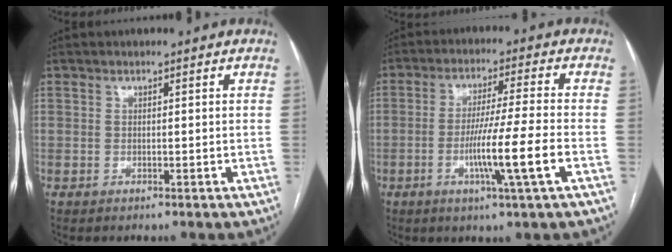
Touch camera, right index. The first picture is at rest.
{"total": 9.6, "force": [-3.1, -1.4, 9.0], "torque": [-0.166, -0.013, -0.057]}